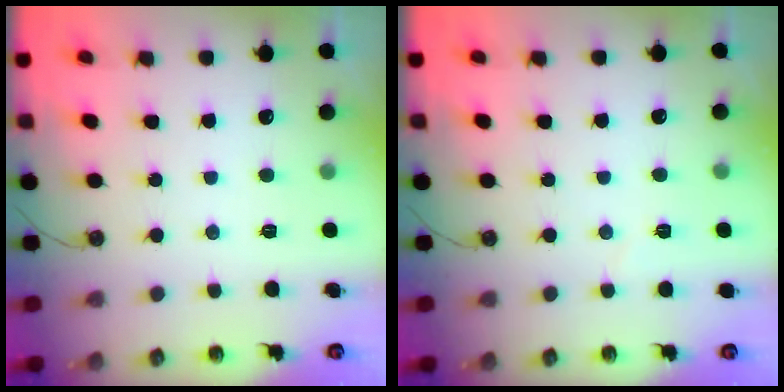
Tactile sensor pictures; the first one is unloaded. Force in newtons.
{"total": 2.9, "press": 2.7, "slide": 1.1}